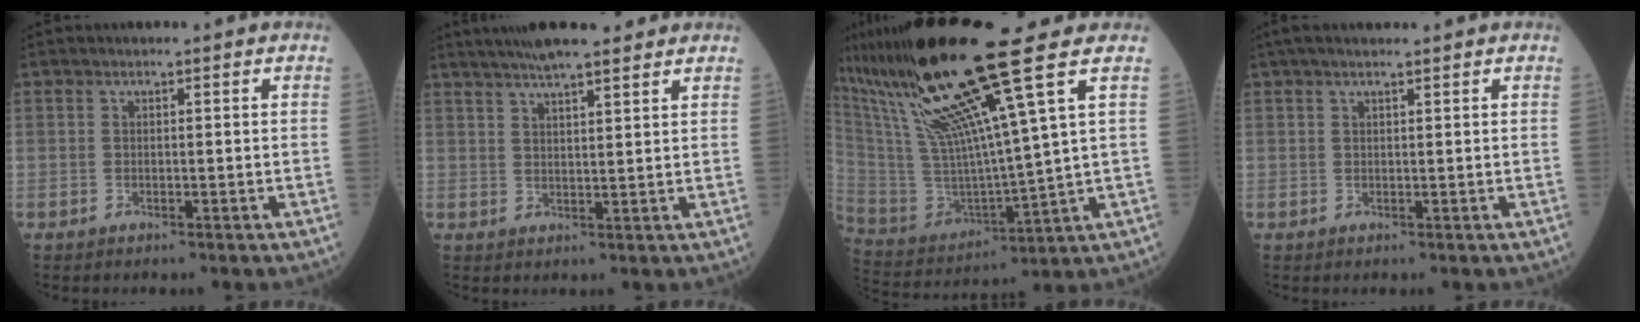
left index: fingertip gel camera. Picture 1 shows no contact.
{"total": 10.0, "force": [8.3, 1.1, 5.5], "torque": [-0.083, 0.025, 0.124]}
{"total": 20.0, "force": [12.7, -1.7, 15.3], "torque": [-0.286, -0.005, 0.237]}
{"total": 4.6, "force": [3.8, 0.3, 2.7], "torque": [-0.041, 0.032, 0.063]}